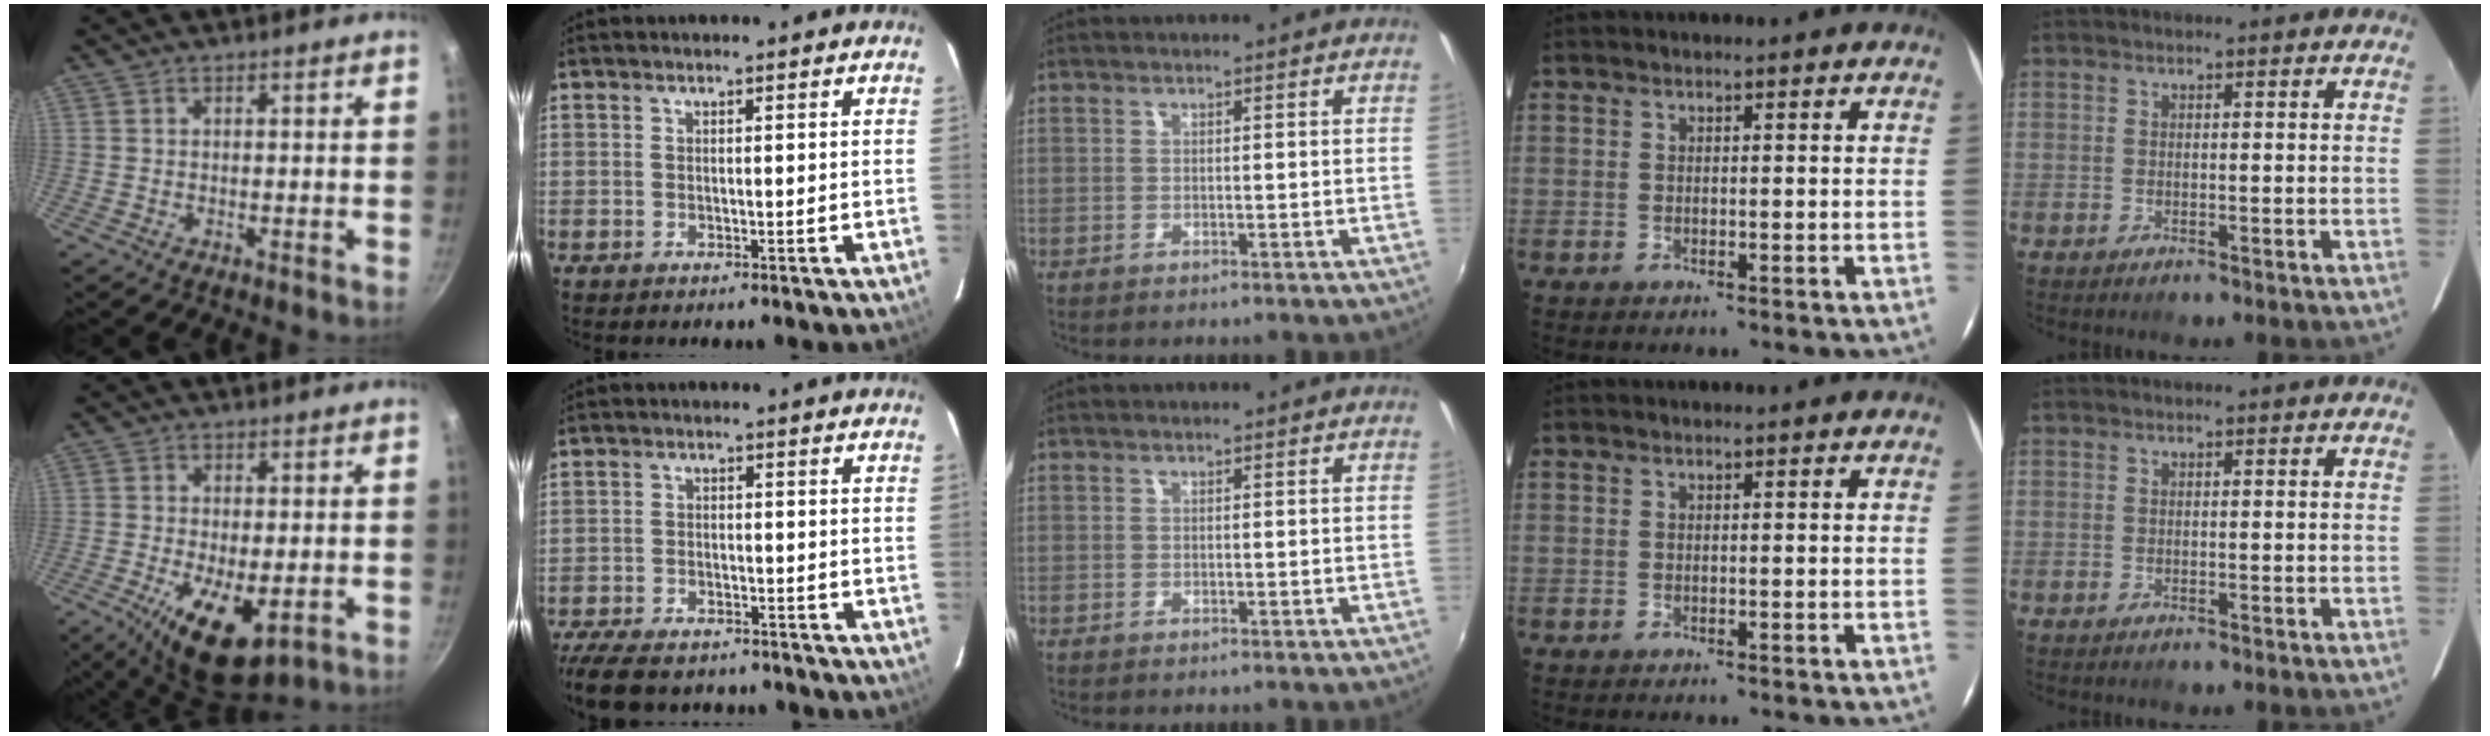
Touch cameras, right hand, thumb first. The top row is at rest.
{"thumb": {"total": 11.8, "force": [-3.8, 5.2, 9.8], "torque": [-0.161, -0.005, -0.052]}, "index": {"total": 12.2, "force": [-10.7, 4.2, 4.2], "torque": [-0.115, -0.021, -0.171]}}